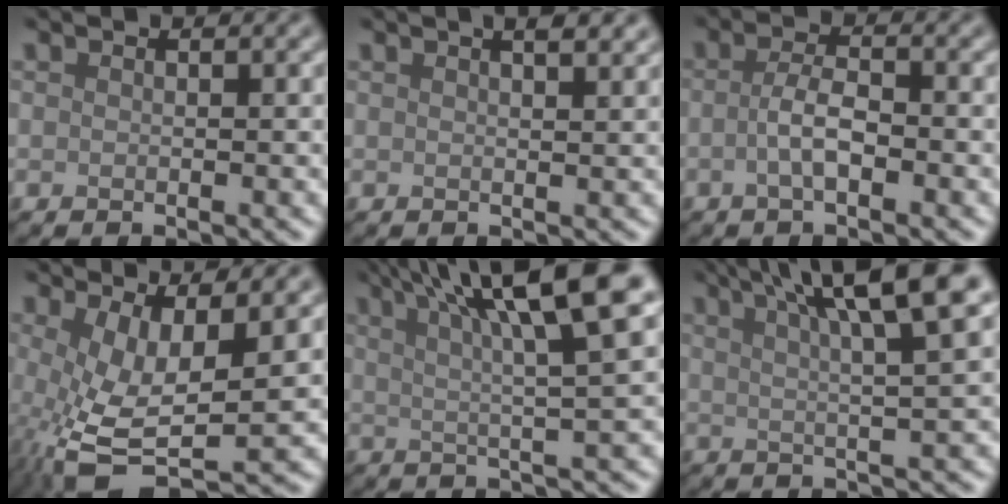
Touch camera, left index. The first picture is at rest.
{"total": 3.8, "force": [2.3, 1.5, 2.7], "torque": [-0.005, 0.020, -0.001]}
{"total": 2.6, "force": [-0.7, 0.8, 2.4], "torque": [-0.048, 0.003, -0.017]}
{"total": 7.7, "force": [-1.0, 2.9, 7.1], "torque": [-0.153, -0.015, -0.013]}
{"total": 11.3, "force": [5.2, 1.9, 9.8], "torque": [-0.110, 0.032, 0.070]}
{"total": 9.6, "force": [4.7, 1.7, 8.2], "torque": [-0.075, 0.035, 0.051]}